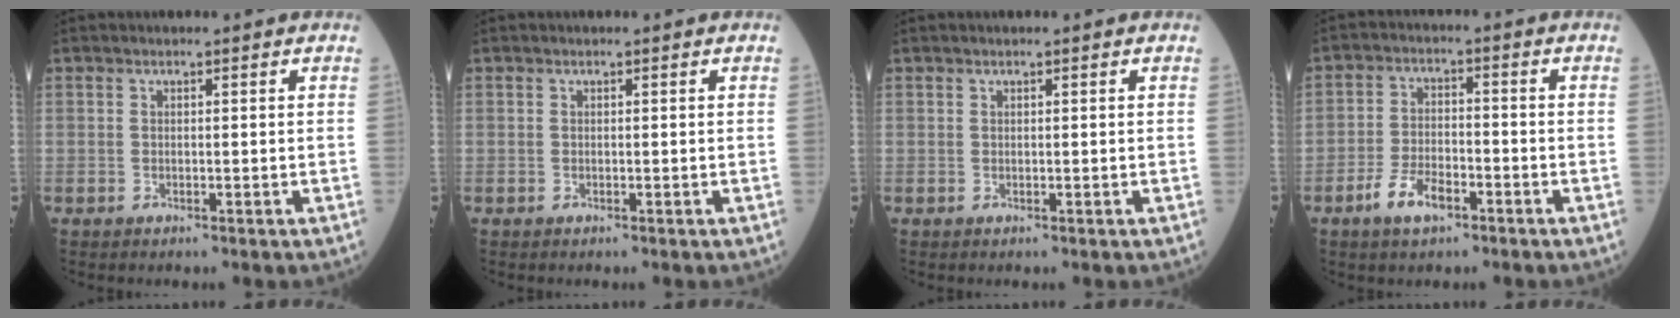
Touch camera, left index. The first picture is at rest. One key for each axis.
{"total": 0.0}
{"total": 0.0}
{"total": 5.8, "fx": -3.6, "fy": 2.4, "fz": 3.8, "tx": -0.083, "ty": -0.003, "tz": -0.069}